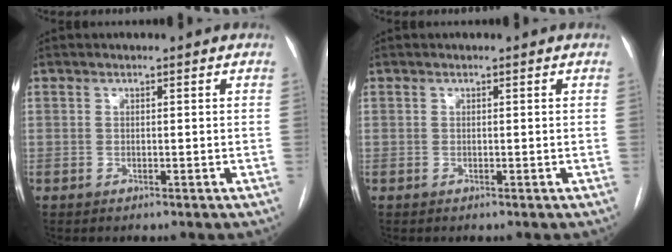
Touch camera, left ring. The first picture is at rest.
{"total": 0.0}